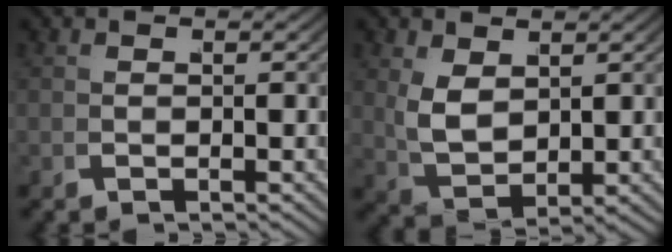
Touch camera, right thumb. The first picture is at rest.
{"total": 4.6, "force": [2.0, 2.6, 3.2], "torque": [-0.073, -0.015, 0.054]}